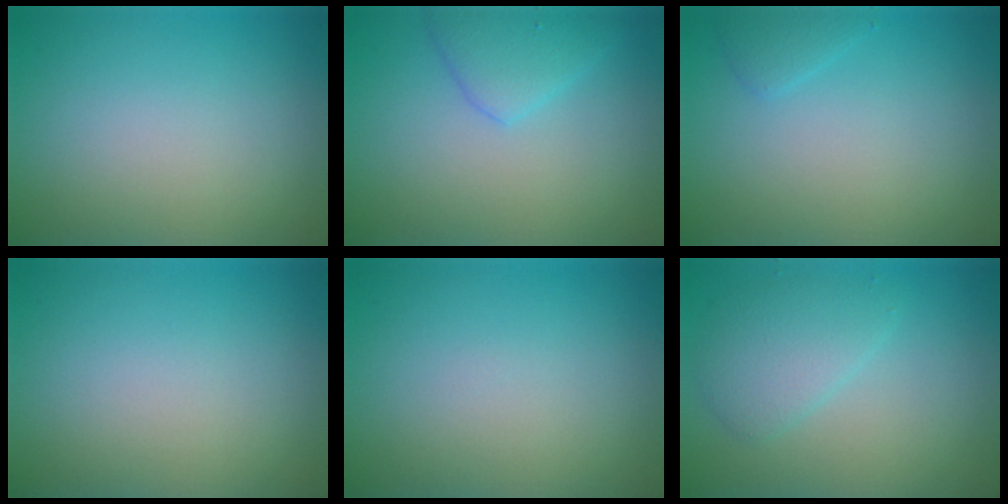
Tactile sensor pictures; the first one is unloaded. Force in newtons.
{"total": 2.8, "press": 2.8, "slide": 0.2}
{"total": 1.1, "press": 1.1, "slide": 0.1}
{"total": 0.0}
{"total": 0.0}
{"total": 3.0, "press": 3.0, "slide": 0.2}